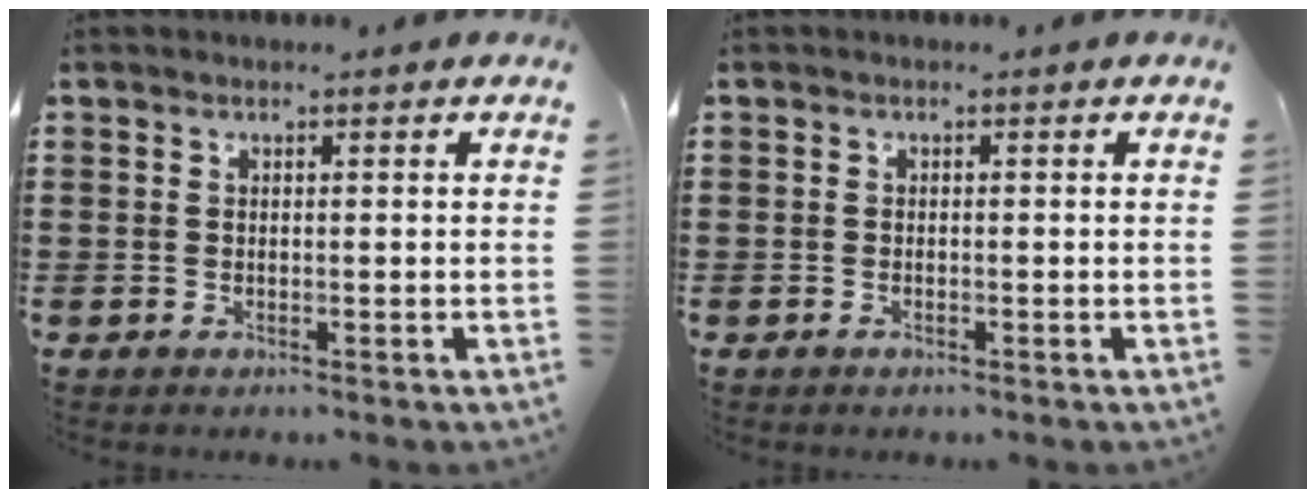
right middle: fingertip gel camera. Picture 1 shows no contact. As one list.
[{"total": 0.5, "force": [-0.4, 0.2, 0.3], "torque": [-0.007, -0.003, -0.007]}]